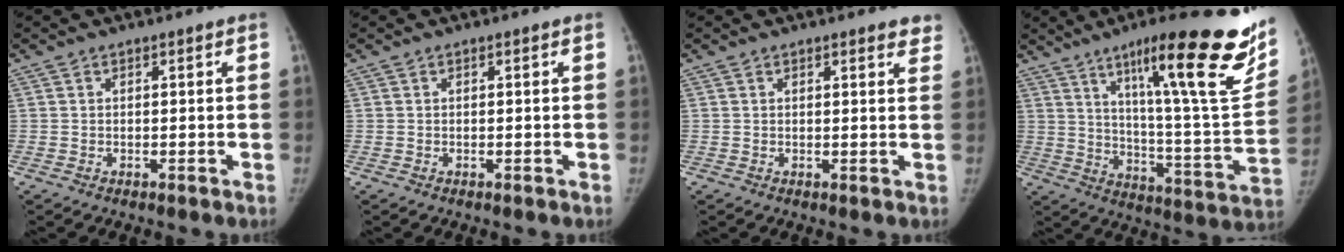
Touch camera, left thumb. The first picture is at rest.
{"total": 0.0}
{"total": 2.7, "force": [2.2, 0.8, 1.4], "torque": [0.003, -0.007, 0.019]}
{"total": 28.8, "force": [16.2, 4.9, 23.4], "torque": [-0.308, -0.062, 0.250]}